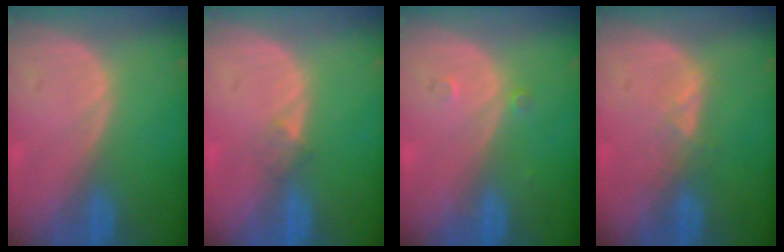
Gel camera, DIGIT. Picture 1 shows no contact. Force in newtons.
{"total": 1.5, "press": 1.2, "slide": 1.0}
{"total": 1.2, "press": 1.0, "slide": 0.7}
{"total": 1.6, "press": 1.6, "slide": 0.3}